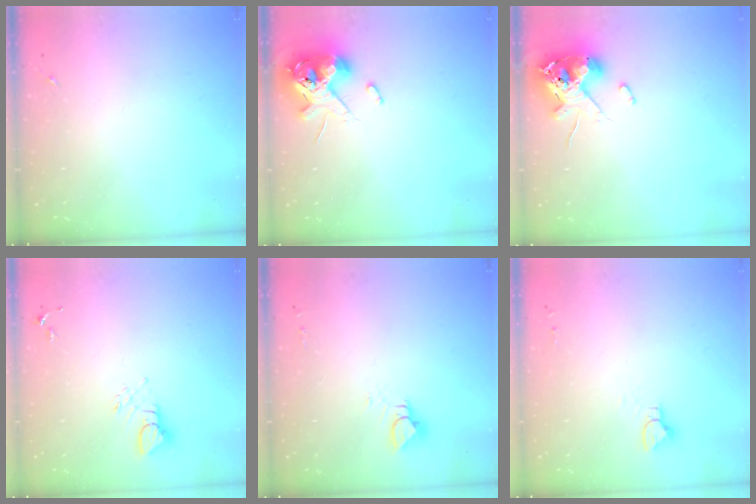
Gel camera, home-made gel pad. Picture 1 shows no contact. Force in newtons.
{"total": 12.6, "press": 12.5, "slide": 2.0}
{"total": 12.0, "press": 11.9, "slide": 1.9}
{"total": 3.8, "press": 3.8, "slide": 0.3}
{"total": 4.5, "press": 4.5, "slide": 0.4}
{"total": 3.2, "press": 3.2, "slide": 0.2}